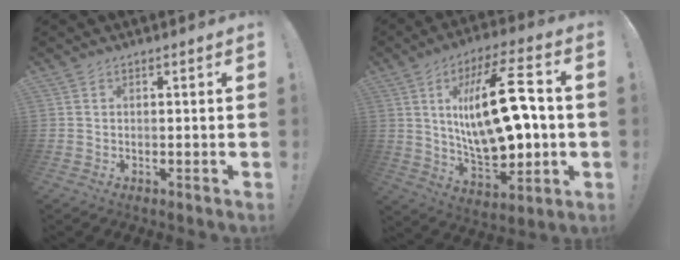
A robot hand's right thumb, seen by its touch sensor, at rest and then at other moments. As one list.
[{"total": 23.9, "force": [2.6, 10.2, 21.4], "torque": [-0.360, -0.007, 0.037]}]